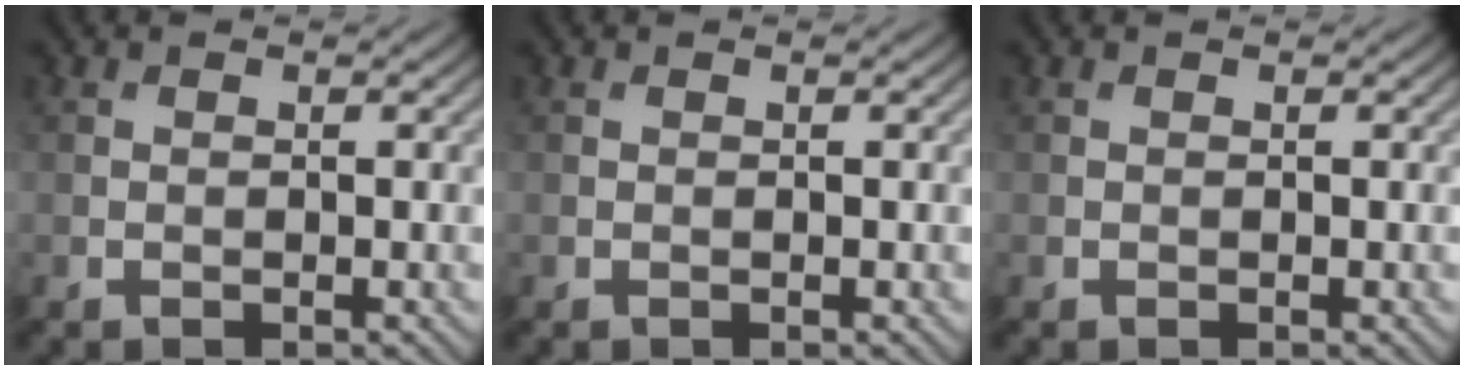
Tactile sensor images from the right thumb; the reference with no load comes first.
{"total": 0.0}
{"total": 0.0}